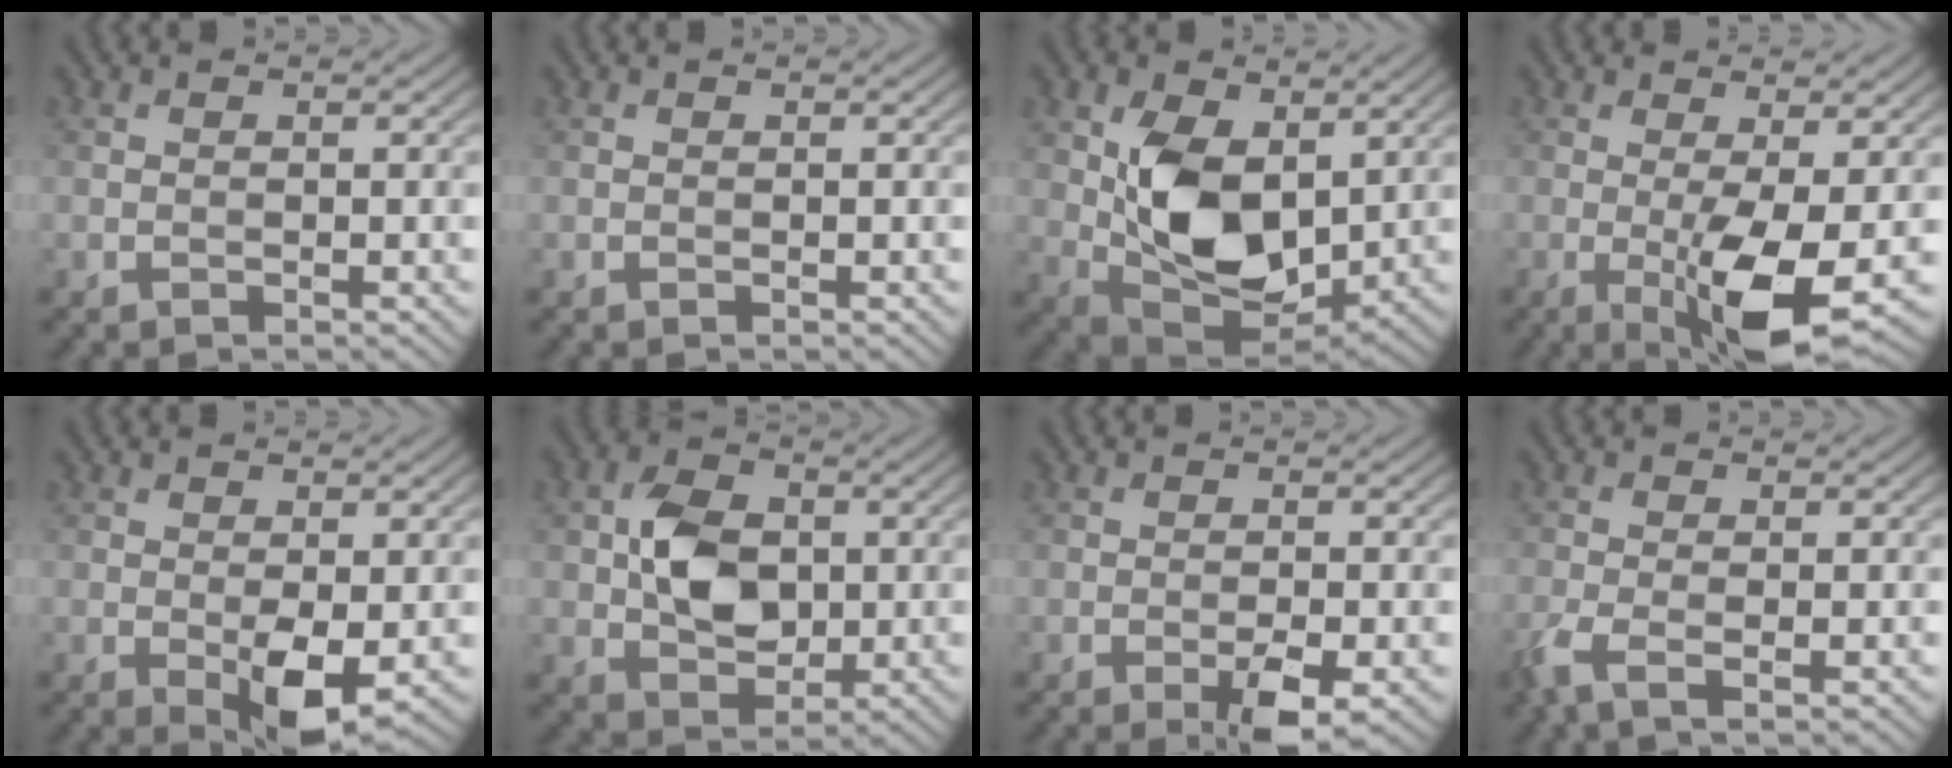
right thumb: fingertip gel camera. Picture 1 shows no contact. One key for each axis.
{"total": 0.0}
{"total": 11.3, "fx": 1.8, "fy": 7.1, "fz": 8.6, "tx": -0.184, "ty": -0.011, "tz": 0.038}
{"total": 7.7, "fx": -1.7, "fy": 1.6, "fz": 7.3, "tx": -0.129, "ty": -0.002, "tz": -0.028}
{"total": 4.3, "fx": -0.7, "fy": 1.7, "fz": 3.9, "tx": -0.068, "ty": -0.004, "tz": -0.009}
{"total": 7.0, "fx": 0.5, "fy": 5.1, "fz": 4.8, "tx": -0.091, "ty": 0.002, "tz": 0.009}
{"total": 3.7, "fx": -1.8, "fy": 0.8, "fz": 3.2, "tx": -0.054, "ty": 0.001, "tz": -0.029}
{"total": 2.9, "fx": -1.4, "fy": 0.6, "fz": 2.5, "tx": -0.066, "ty": -0.003, "tz": -0.040}